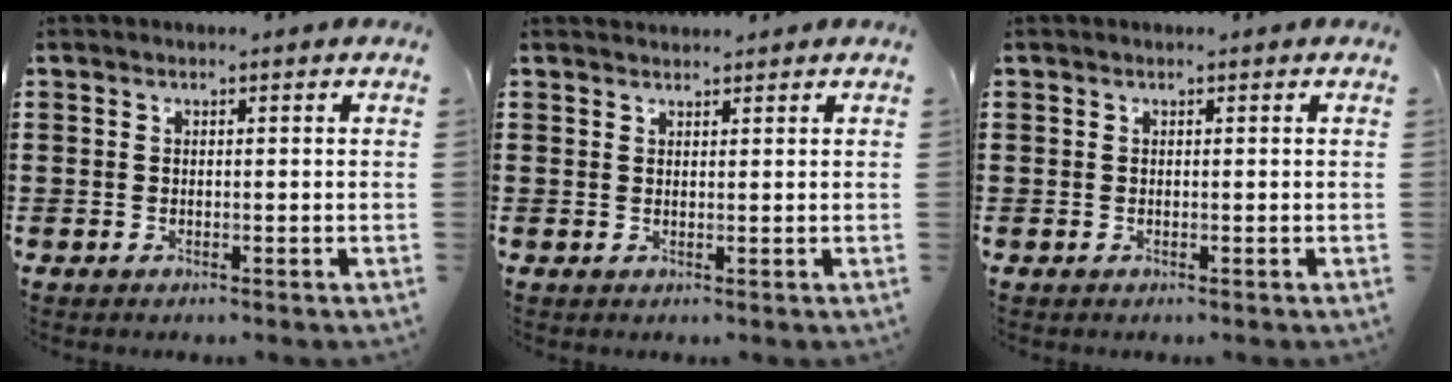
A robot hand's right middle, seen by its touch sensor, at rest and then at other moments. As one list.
[{"total": 1.2, "force": [1.2, 0.3, -0.1], "torque": [-0.001, 0.002, 0.023]}, {"total": 0.0}]